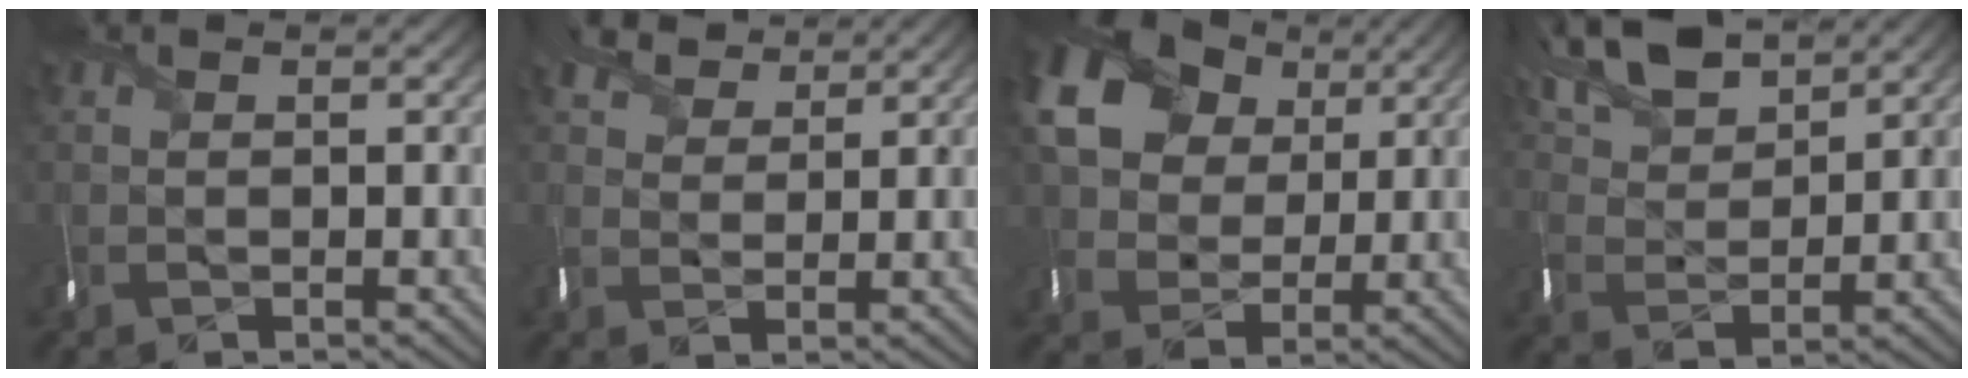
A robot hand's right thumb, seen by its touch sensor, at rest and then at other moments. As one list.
[{"total": 3.1, "force": [2.9, 1.2, -0.2], "torque": [-0.011, 0.007, 0.050]}, {"total": 14.1, "force": [6.0, 10.6, 7.1], "torque": [-0.187, 0.047, 0.108]}, {"total": 8.1, "force": [6.4, 3.0, 3.8], "torque": [-0.107, 0.018, 0.122]}]